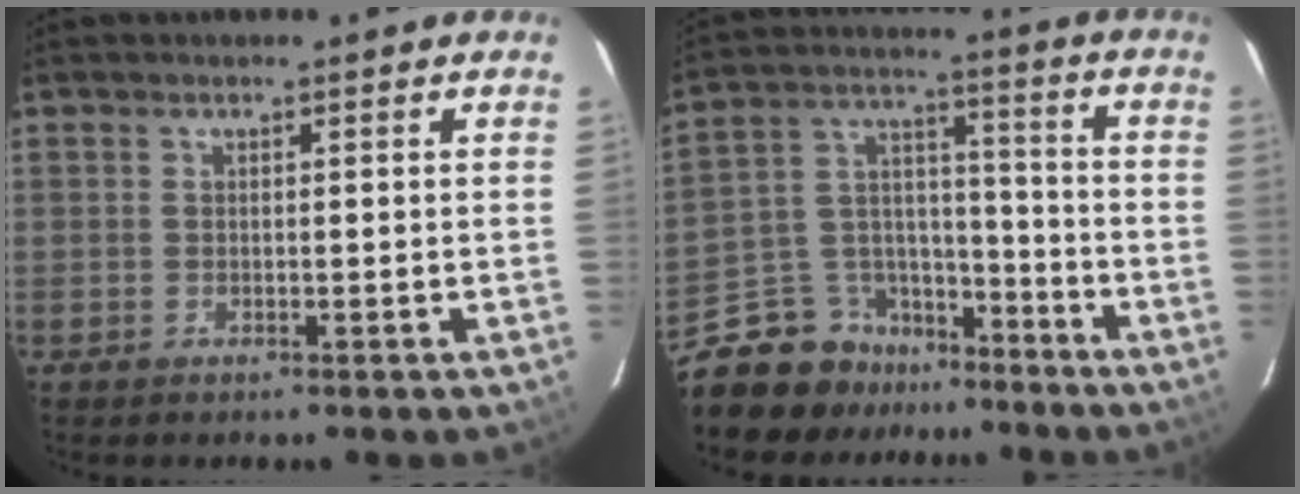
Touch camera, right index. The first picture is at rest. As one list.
[{"total": 14.0, "force": [-11.2, 7.9, 2.6], "torque": [-0.069, 0.063, -0.182]}]